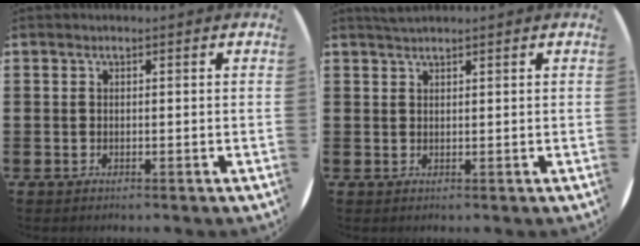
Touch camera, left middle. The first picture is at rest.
{"total": 1.3, "force": [1.2, 0.0, 0.3], "torque": [-0.008, 0.002, 0.023]}